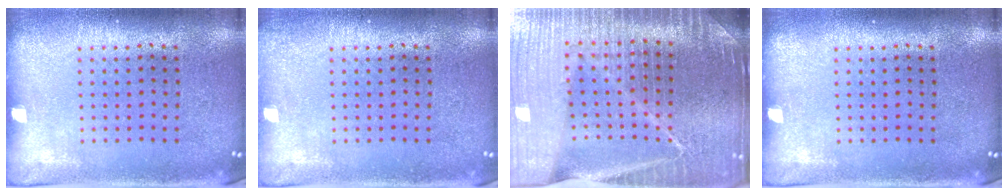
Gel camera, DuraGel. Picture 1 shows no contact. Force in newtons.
{"total": 0.7, "press": 0.7, "slide": 0.0}
{"total": 5.0, "press": 4.6, "slide": 1.9}
{"total": 0.0}